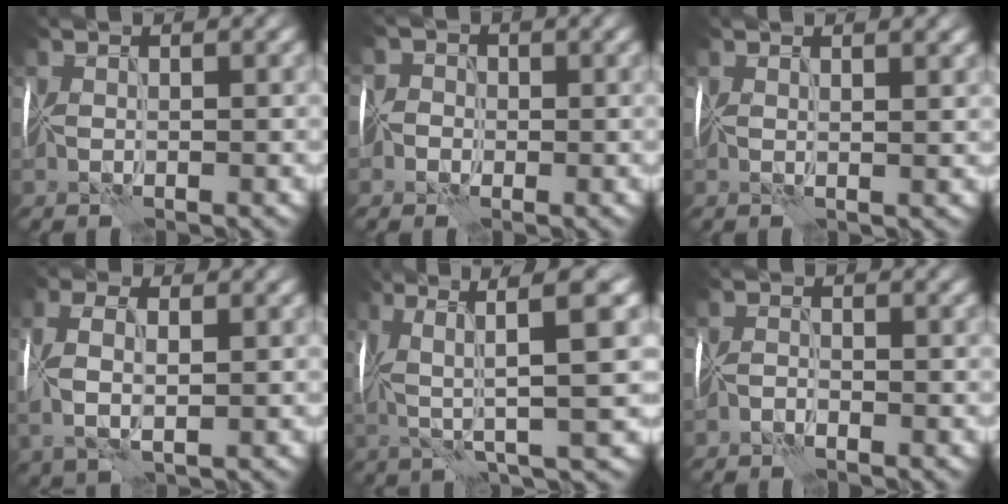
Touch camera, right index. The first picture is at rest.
{"total": 1.9, "force": [-0.9, 1.7, 0.3], "torque": [0.011, 0.015, -0.035]}
{"total": 2.2, "force": [1.6, 0.5, 1.4], "torque": [-0.008, 0.005, 0.017]}
{"total": 5.1, "force": [0.8, 2.8, 4.2], "torque": [-0.097, 0.012, 0.020]}
{"total": 7.8, "force": [1.4, 1.2, 7.6], "torque": [-0.134, 0.016, 0.024]}
{"total": 1.0, "force": [-1.0, -0.1, 0.1], "torque": [-0.004, 0.004, -0.024]}